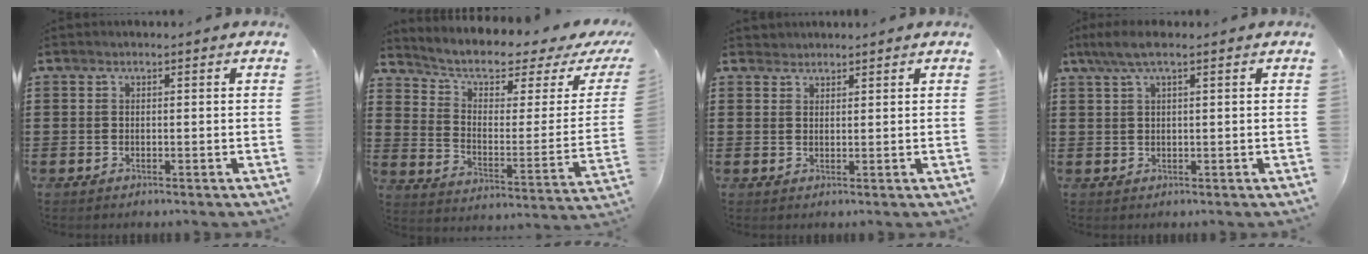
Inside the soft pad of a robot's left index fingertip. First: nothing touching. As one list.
[{"total": 4.6, "force": [2.6, 2.1, 3.1], "torque": [-0.077, -0.017, 0.039]}, {"total": 1.4, "force": [1.4, 0.3, -0.1], "torque": [-0.001, 0.001, 0.028]}, {"total": 3.5, "force": [1.4, 0.6, 3.1], "torque": [-0.068, -0.001, 0.023]}]